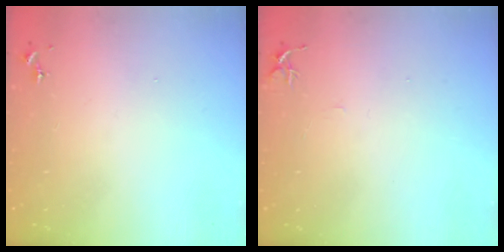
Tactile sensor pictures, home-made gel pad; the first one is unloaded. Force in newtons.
{"total": 5.6, "press": 5.6, "slide": 0.5}